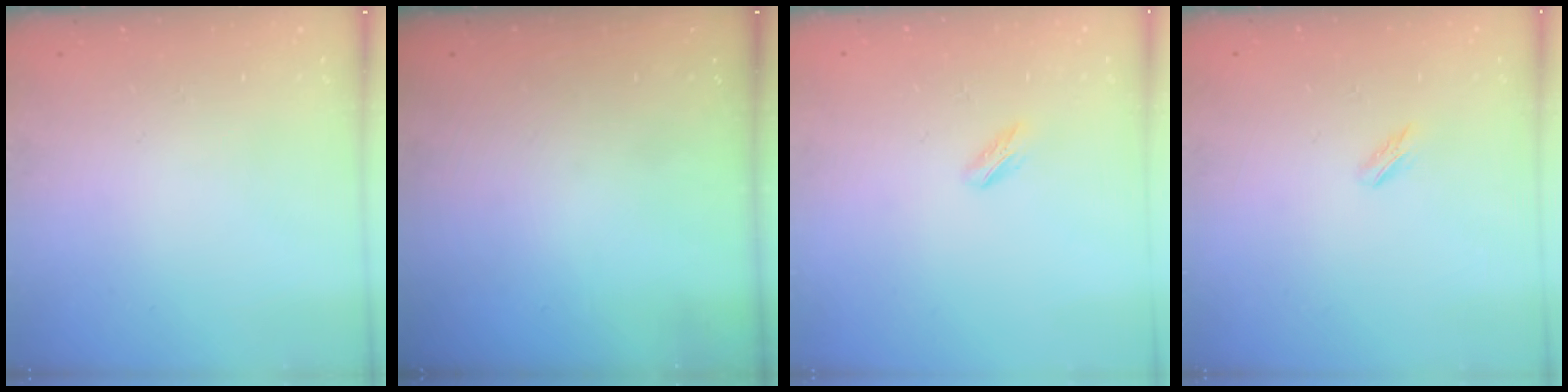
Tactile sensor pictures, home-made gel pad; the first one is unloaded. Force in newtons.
{"total": 0.0}
{"total": 2.2, "press": 2.1, "slide": 0.7}
{"total": 1.7, "press": 1.5, "slide": 0.6}